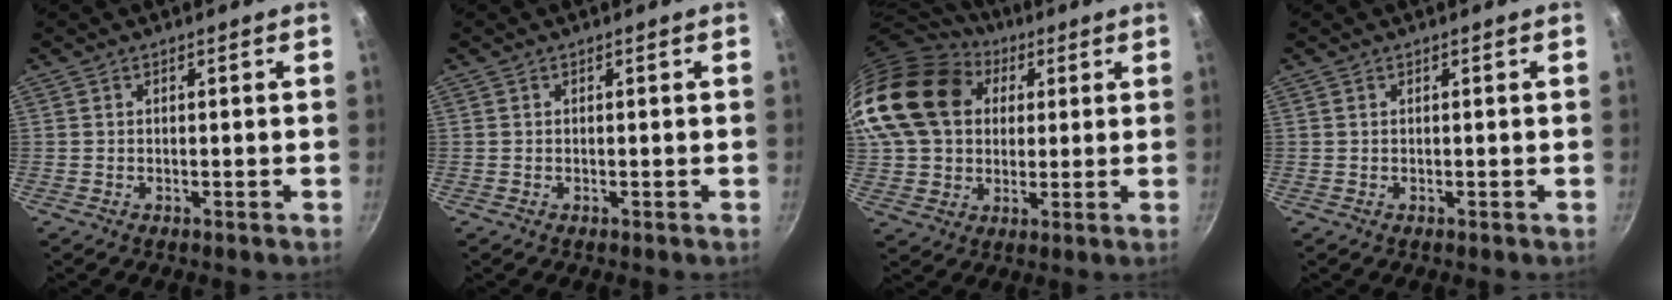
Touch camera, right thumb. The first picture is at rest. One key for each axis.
{"total": 0.0}
{"total": 21.9, "fx": 5.7, "fy": 17.0, "fz": 12.6, "tx": -0.226, "ty": 0.026, "tz": 0.100}
{"total": 0.0}